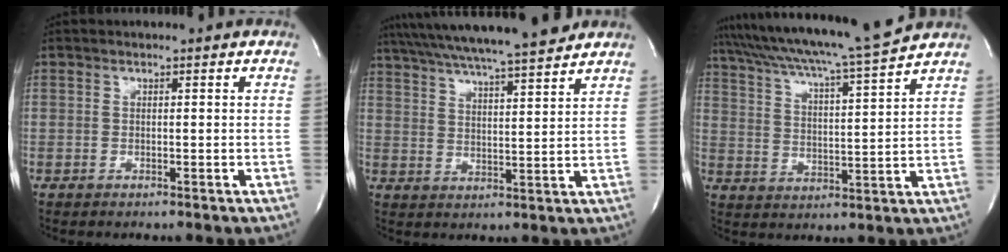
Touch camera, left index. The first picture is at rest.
{"total": 19.9, "force": [17.5, 1.0, 9.5], "torque": [-0.169, 0.022, 0.261]}
{"total": 16.2, "force": [14.6, -1.5, 6.8], "torque": [-0.125, -0.017, 0.224]}